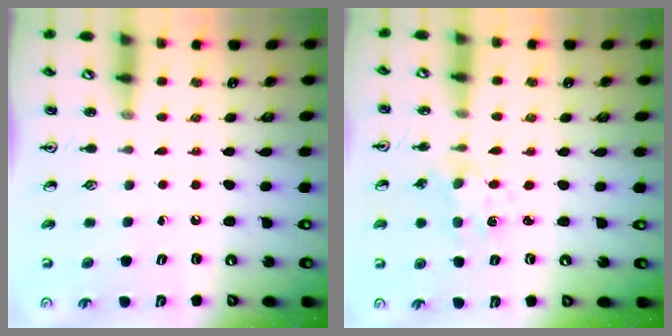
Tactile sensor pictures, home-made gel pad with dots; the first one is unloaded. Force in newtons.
{"total": 2.1, "press": 2.1, "slide": 0.3}